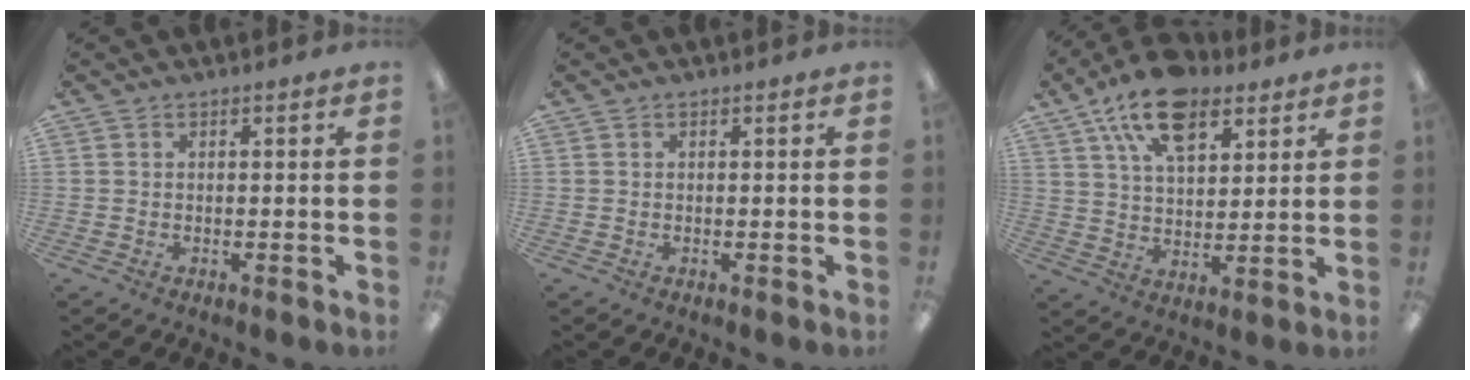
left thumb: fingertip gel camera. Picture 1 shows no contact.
{"total": 0.0}
{"total": 15.4, "force": [9.3, 8.2, 9.0], "torque": [-0.154, -0.030, 0.167]}